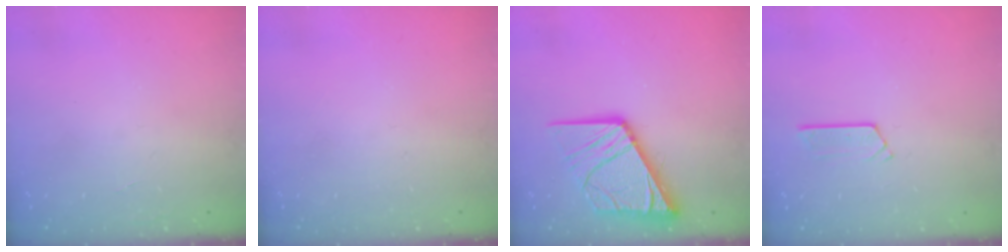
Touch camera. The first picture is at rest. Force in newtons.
{"total": 0.0}
{"total": 15.7, "press": 15.6, "slide": 1.9}
{"total": 2.7, "press": 2.7, "slide": 0.2}